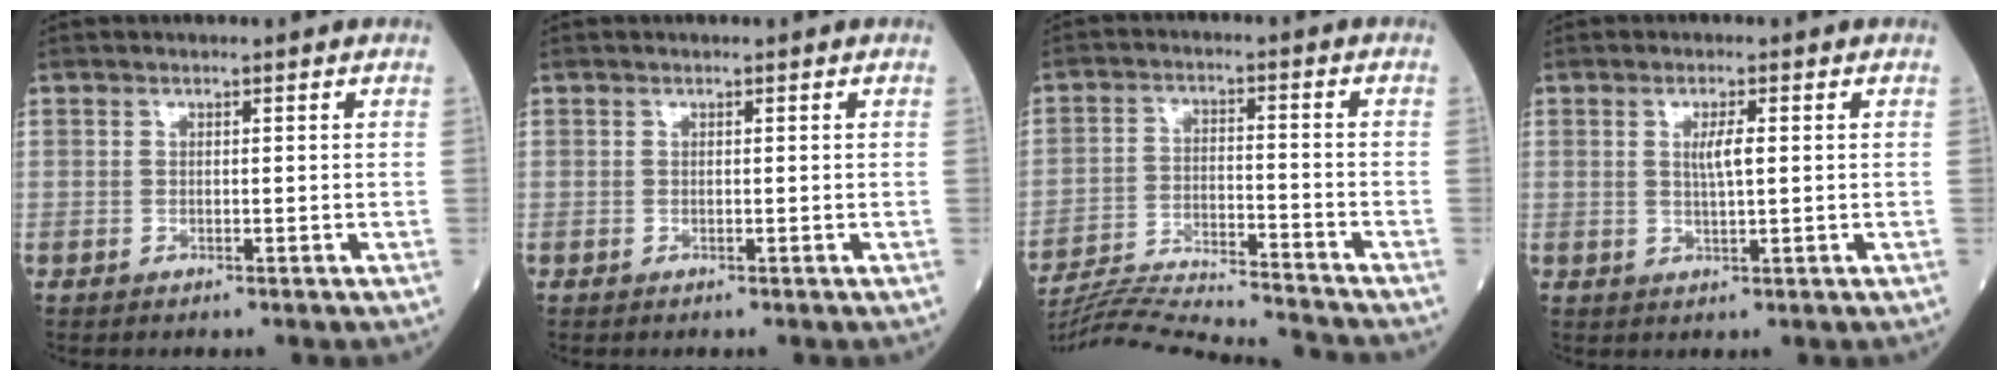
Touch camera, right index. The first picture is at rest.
{"total": 0.0}
{"total": 18.1, "force": [-17.3, -0.8, 5.2], "torque": [-0.101, -0.020, -0.271]}
{"total": 2.7, "force": [0.4, 0.2, 2.7], "torque": [-0.051, -0.002, 0.008]}